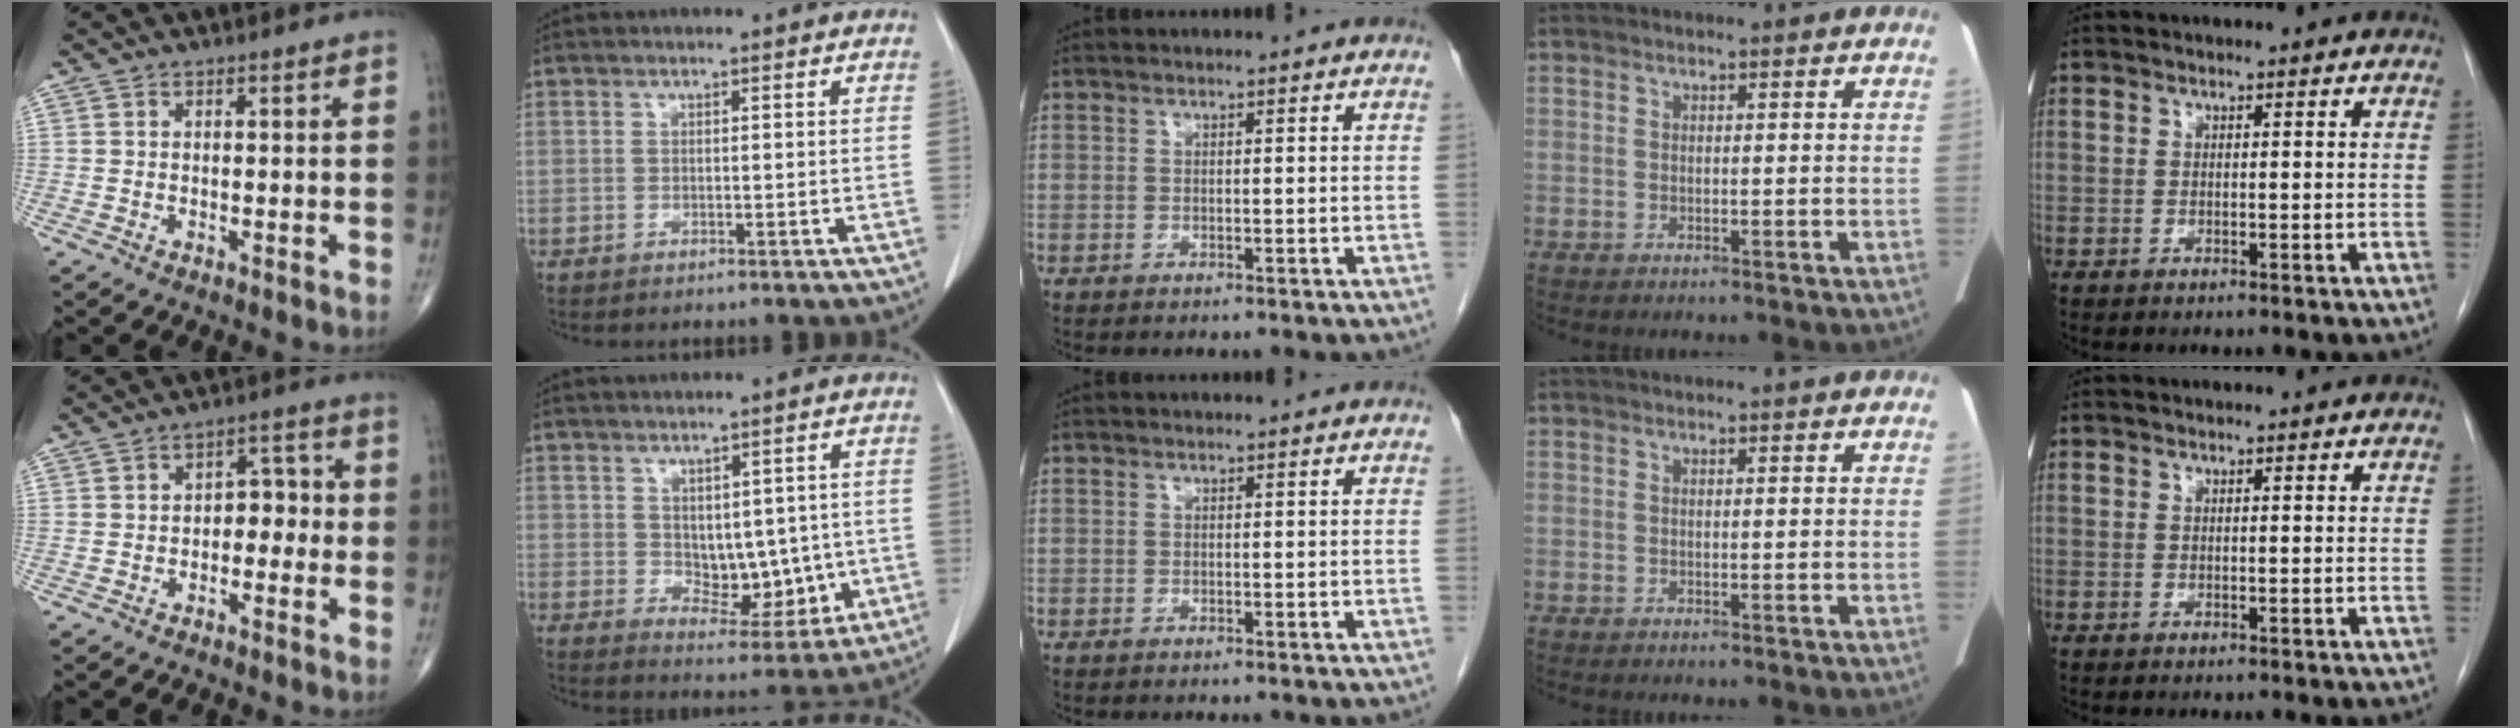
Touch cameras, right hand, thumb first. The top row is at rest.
{"thumb": {"total": 5.3, "force": [-1.0, 3.5, 3.8], "torque": [-0.026, 0.027, -0.025]}, "index": {"total": 8.0, "force": [-0.2, 4.8, 6.4], "torque": [-0.075, -0.001, 0.018]}}